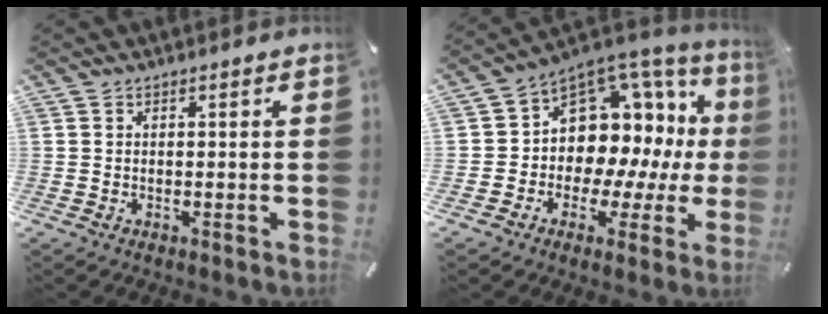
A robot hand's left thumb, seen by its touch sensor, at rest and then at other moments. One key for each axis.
{"total": 11.0, "fx": 3.2, "fy": 9.1, "fz": 5.2, "tx": -0.079, "ty": -0.056, "tz": 0.060}